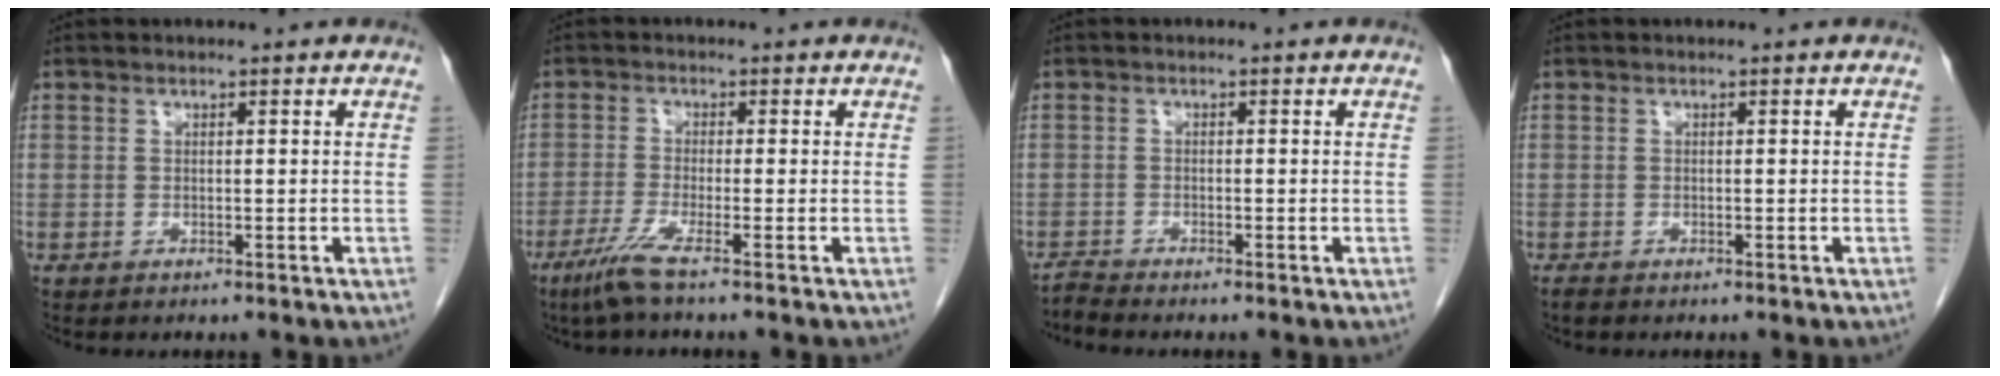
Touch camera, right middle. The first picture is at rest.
{"total": 1.9, "force": [-0.2, 0.0, 1.9], "torque": [-0.049, -0.011, -0.012]}
{"total": 0.8, "force": [0.4, -0.7, -0.3], "torque": [0.001, -0.012, 0.000]}
{"total": 0.7, "force": [-0.6, 0.2, 0.3], "torque": [-0.012, -0.002, -0.012]}